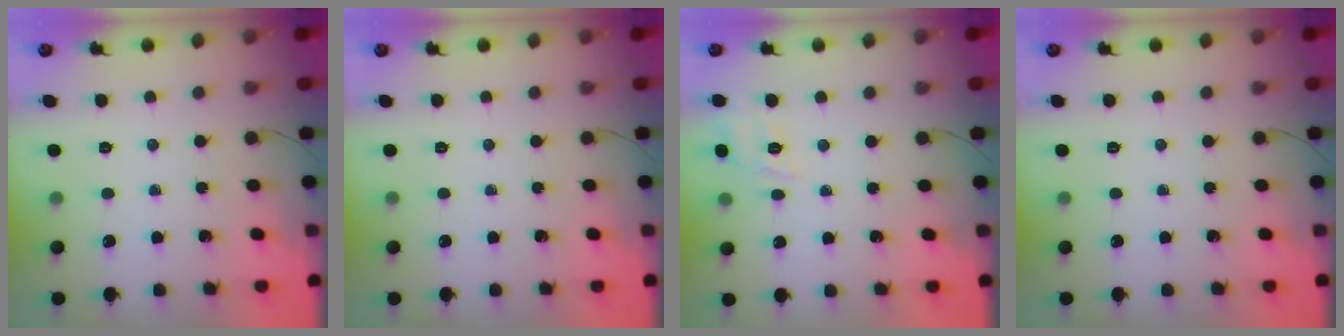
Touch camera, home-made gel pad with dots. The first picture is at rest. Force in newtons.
{"total": 0.0}
{"total": 2.8, "press": 2.2, "slide": 1.7}
{"total": 0.0}